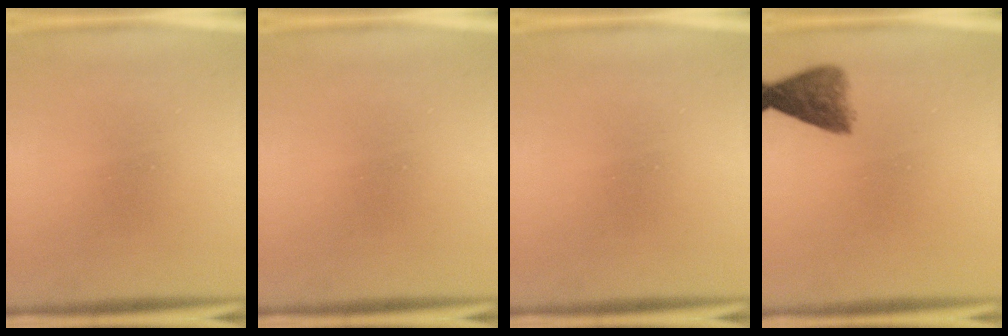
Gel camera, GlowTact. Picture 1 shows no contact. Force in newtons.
{"total": 0.0}
{"total": 0.0}
{"total": 4.8}